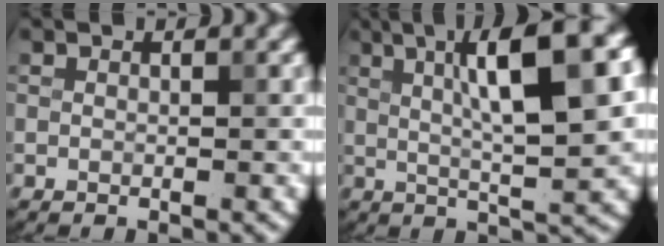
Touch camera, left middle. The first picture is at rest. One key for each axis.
{"total": 11.7, "fx": 3.3, "fy": 2.7, "fz": 10.9, "tx": -0.150, "ty": 0.018, "tz": 0.050}